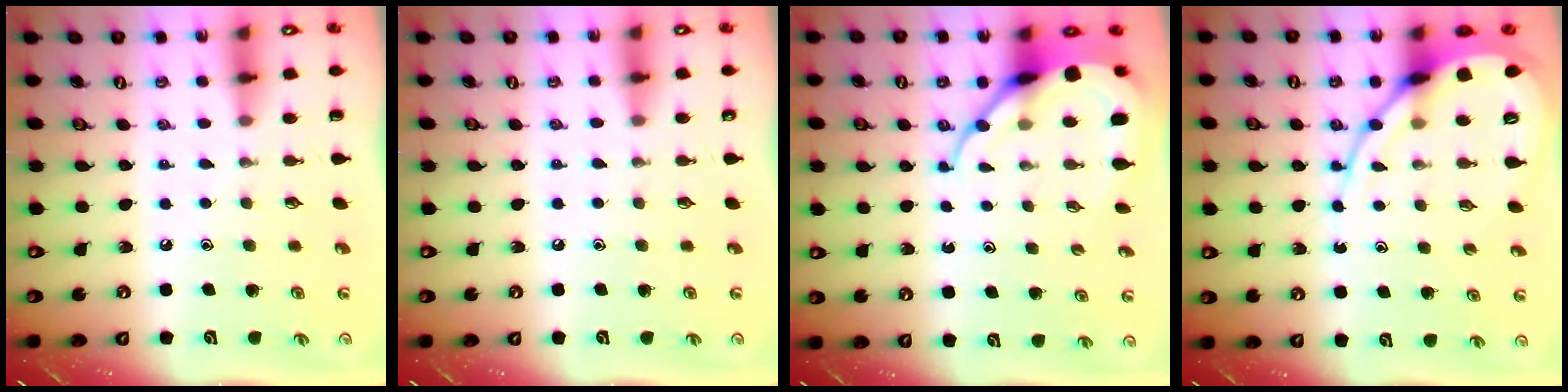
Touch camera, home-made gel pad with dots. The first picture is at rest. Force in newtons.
{"total": 3.9, "press": 3.9, "slide": 0.6}
{"total": 9.8, "press": 9.8, "slide": 1.1}
{"total": 11.2, "press": 11.2, "slide": 1.1}